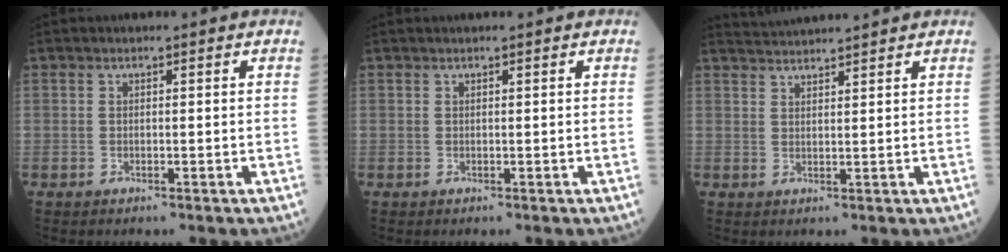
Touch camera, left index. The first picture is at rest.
{"total": 0.0}
{"total": 4.6, "force": [4.5, -0.9, 0.7], "torque": [-0.015, 0.023, 0.077]}